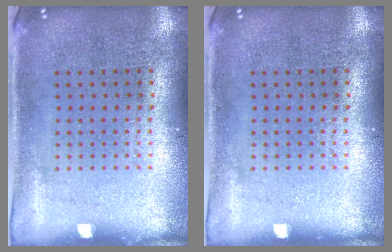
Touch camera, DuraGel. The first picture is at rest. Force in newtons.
{"total": 0.0}